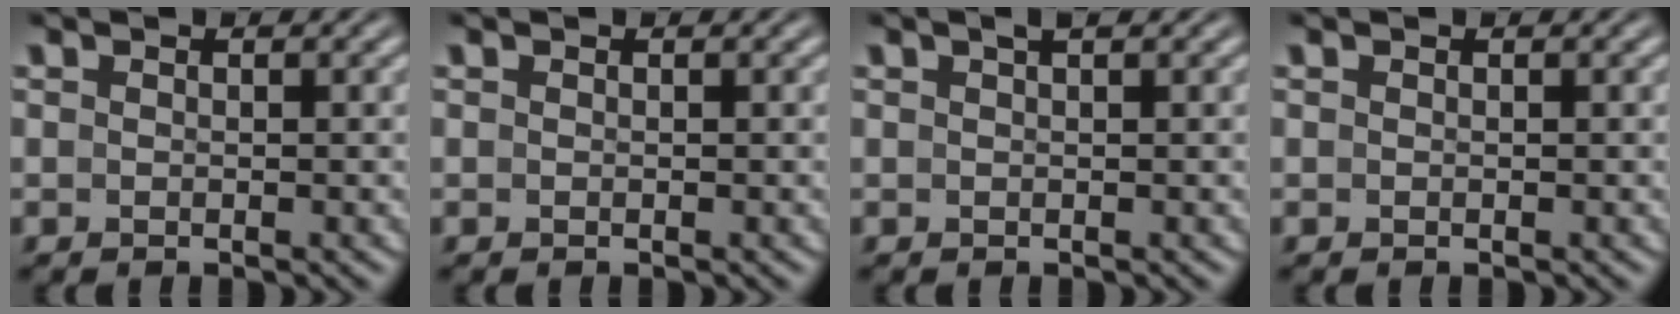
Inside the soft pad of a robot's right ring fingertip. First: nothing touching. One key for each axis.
{"total": 0.0}
{"total": 0.8, "fx": 0.6, "fy": -0.4, "fz": 0.5, "tx": -0.003, "ty": 0.007, "tz": 0.010}
{"total": 0.0}